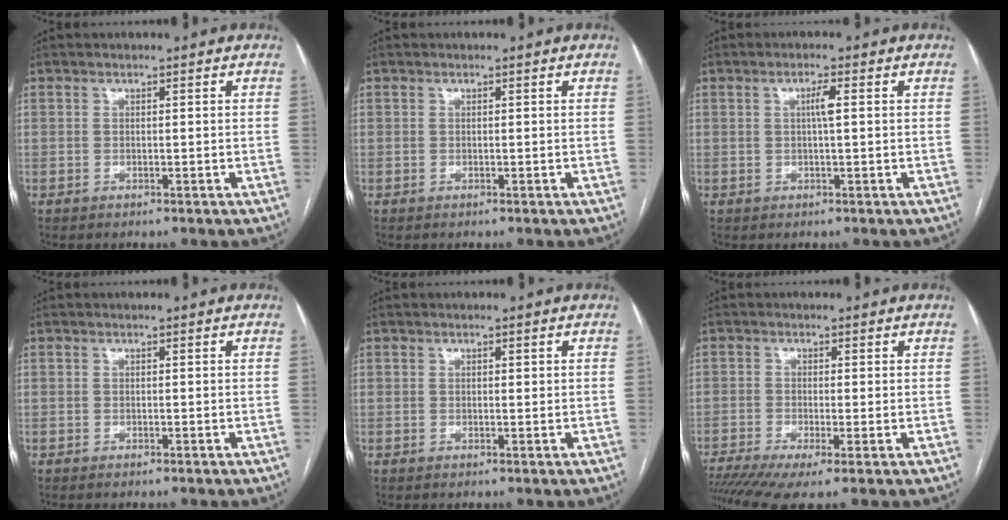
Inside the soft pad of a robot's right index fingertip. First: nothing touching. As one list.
[{"total": 0.0}, {"total": 2.4, "force": [0.5, 0.0, 2.3], "torque": [-0.042, 0.001, 0.007]}, {"total": 0.5, "force": [-0.5, 0.0, 0.2], "torque": [-0.002, -0.001, -0.008]}, {"total": 0.5, "force": [0.2, 0.3, 0.4], "torque": [-0.003, 0.001, 0.002]}, {"total": 8.0, "force": [-5.0, 1.4, 6.1], "torque": [-0.115, -0.010, -0.089]}]